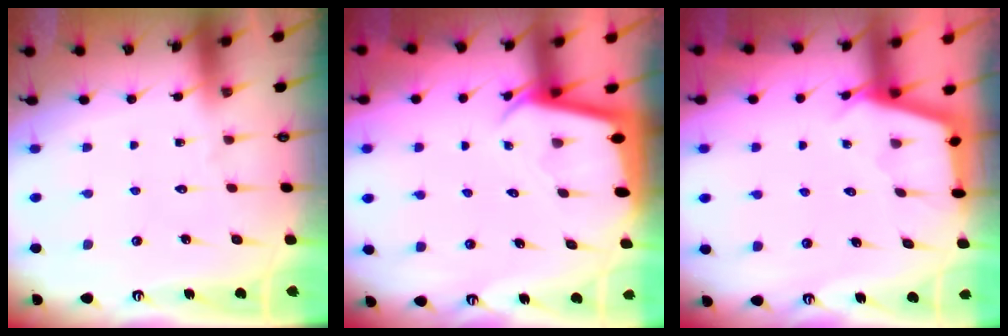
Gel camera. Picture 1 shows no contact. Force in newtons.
{"total": 2.1, "press": 2.1, "slide": 0.2}
{"total": 2.8, "press": 2.8, "slide": 0.4}